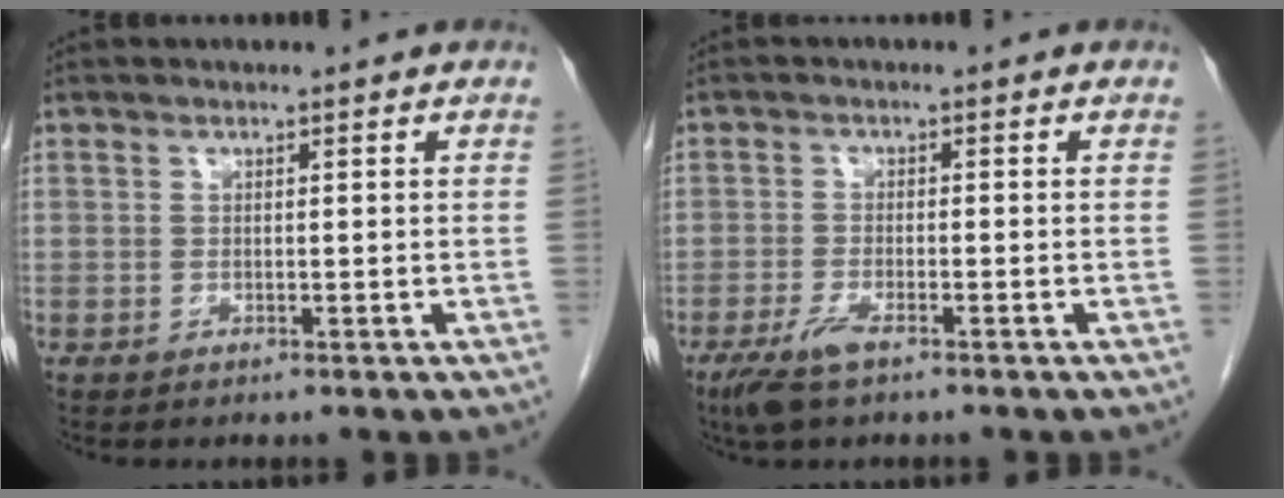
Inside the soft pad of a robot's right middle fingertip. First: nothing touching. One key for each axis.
{"total": 4.0, "fx": -2.6, "fy": 0.8, "fz": 2.9, "tx": -0.070, "ty": -0.009, "tz": -0.049}